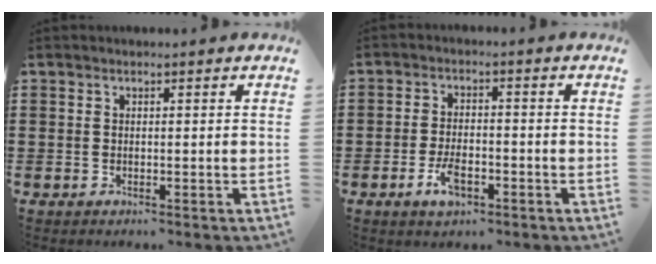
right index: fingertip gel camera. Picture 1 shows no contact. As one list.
[{"total": 4.6, "force": [-2.1, 2.0, 3.5], "torque": [-0.079, -0.002, -0.043]}]